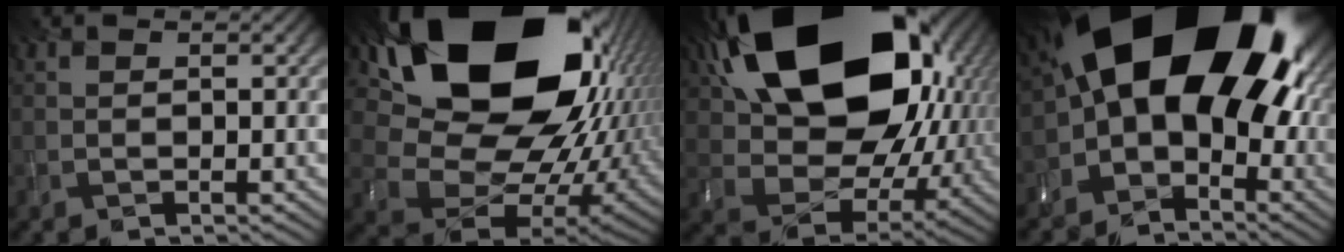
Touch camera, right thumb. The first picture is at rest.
{"total": 23.0, "force": [9.2, 16.3, 13.4], "torque": [-0.296, -0.012, 0.205]}
{"total": 21.7, "force": [7.8, 14.7, 14.0], "torque": [-0.310, -0.011, 0.169]}
{"total": 19.7, "force": [1.8, 12.6, 15.1], "torque": [-0.204, -0.057, 0.067]}